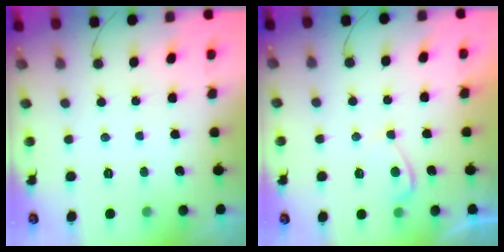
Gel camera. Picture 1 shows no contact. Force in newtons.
{"total": 2.1, "press": 2.0, "slide": 0.5}